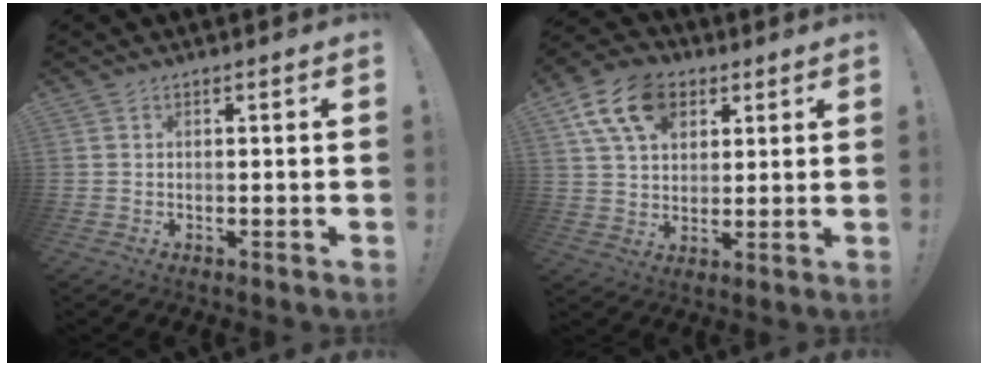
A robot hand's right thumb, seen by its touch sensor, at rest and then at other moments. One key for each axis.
{"total": 15.3, "fx": 6.7, "fy": 10.8, "fz": 8.5, "tx": -0.134, "ty": -0.022, "tz": 0.130}